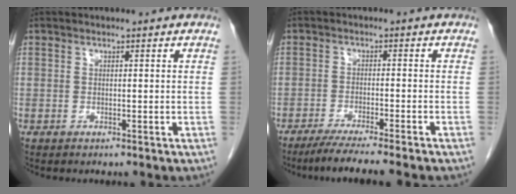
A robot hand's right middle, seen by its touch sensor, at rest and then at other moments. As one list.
[{"total": 7.9, "force": [-6.6, -0.9, 4.3], "torque": [-0.052, -0.023, -0.102]}]